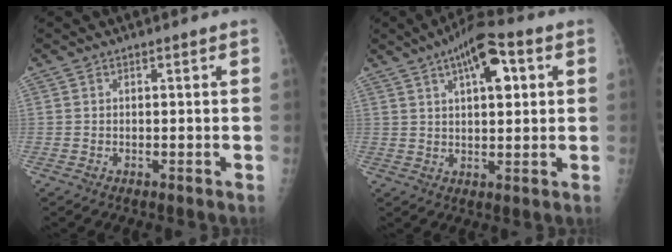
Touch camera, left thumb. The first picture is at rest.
{"total": 10.4, "force": [4.0, 4.0, 8.7], "torque": [-0.122, 0.007, 0.060]}